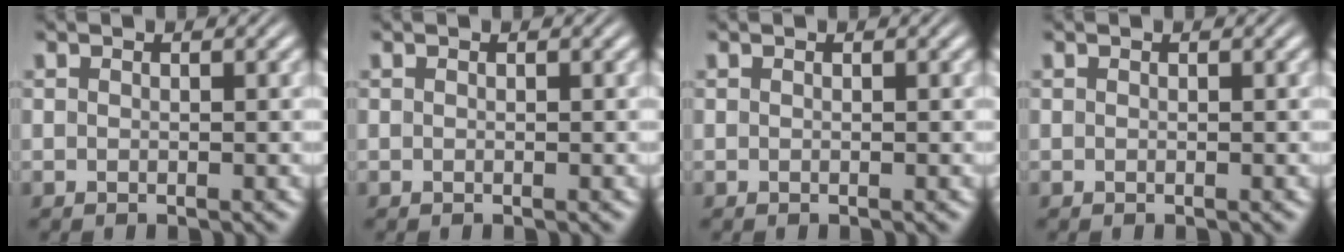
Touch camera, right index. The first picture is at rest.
{"total": 0.0}
{"total": 0.0}
{"total": 0.0}